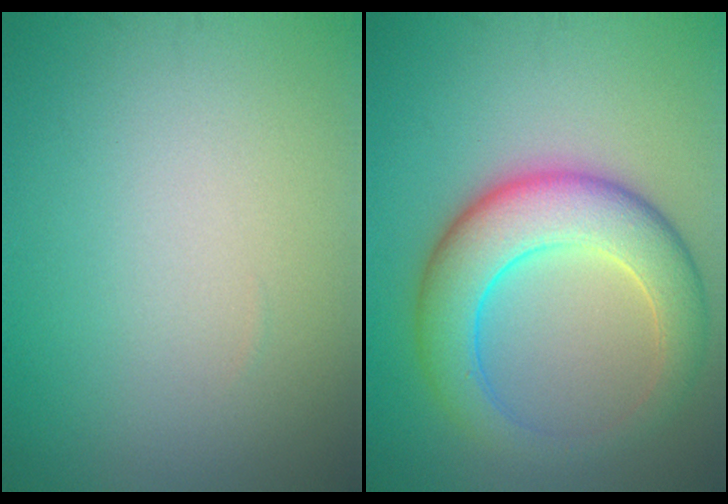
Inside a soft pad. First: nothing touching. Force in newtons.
{"total": 7.5, "press": 7.5, "slide": 0.3}